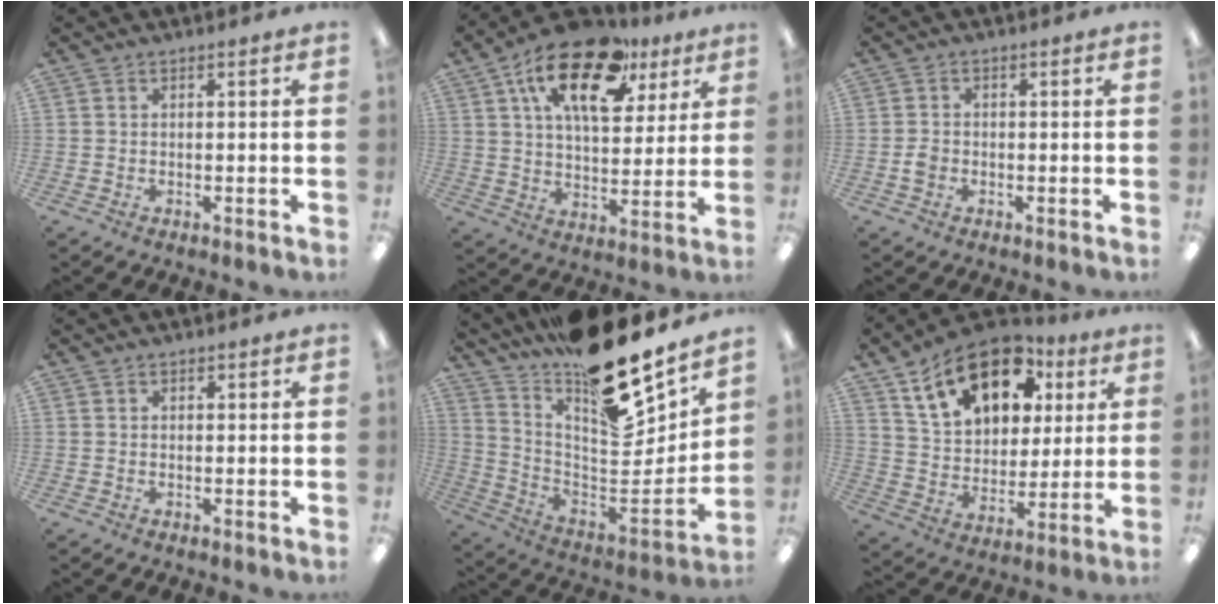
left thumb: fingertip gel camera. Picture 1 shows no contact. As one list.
[{"total": 19.8, "force": [11.0, 9.5, 13.4], "torque": [-0.224, -0.039, 0.186]}, {"total": 2.3, "force": [-0.7, 1.9, 1.1], "torque": [-0.021, 0.005, -0.015]}, {"total": 0.8, "force": [0.6, 0.6, 0.0], "torque": [-0.001, 0.002, 0.010]}, {"total": 22.2, "force": [17.4, 6.1, 12.4], "torque": [-0.174, -0.144, 0.287]}, {"total": 19.2, "force": [10.5, 12.0, 10.7], "torque": [-0.181, -0.032, 0.191]}]